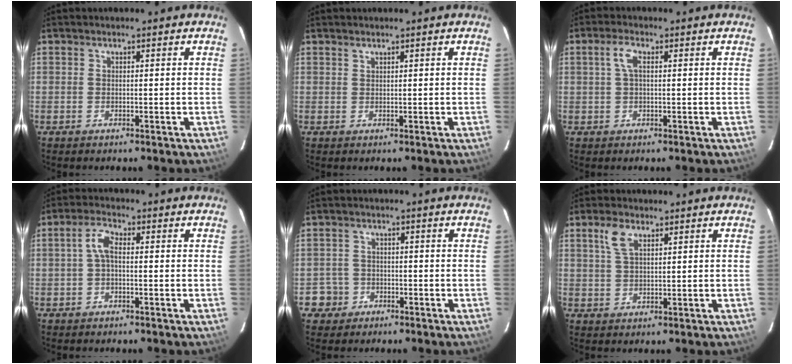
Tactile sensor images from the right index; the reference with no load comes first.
{"total": 0.6, "force": [0.5, 0.2, 0.1], "torque": [-0.001, 0.001, 0.011]}
{"total": 3.0, "force": [0.7, 1.2, 2.6], "torque": [-0.057, 0.009, 0.013]}
{"total": 3.4, "force": [-0.1, 1.6, 3.0], "torque": [-0.063, 0.013, -0.003]}
{"total": 4.3, "force": [-1.7, 3.9, -0.2], "torque": [0.001, 0.027, -0.031]}
{"total": 4.2, "force": [2.2, 2.1, 3.0], "torque": [-0.062, 0.009, 0.044]}